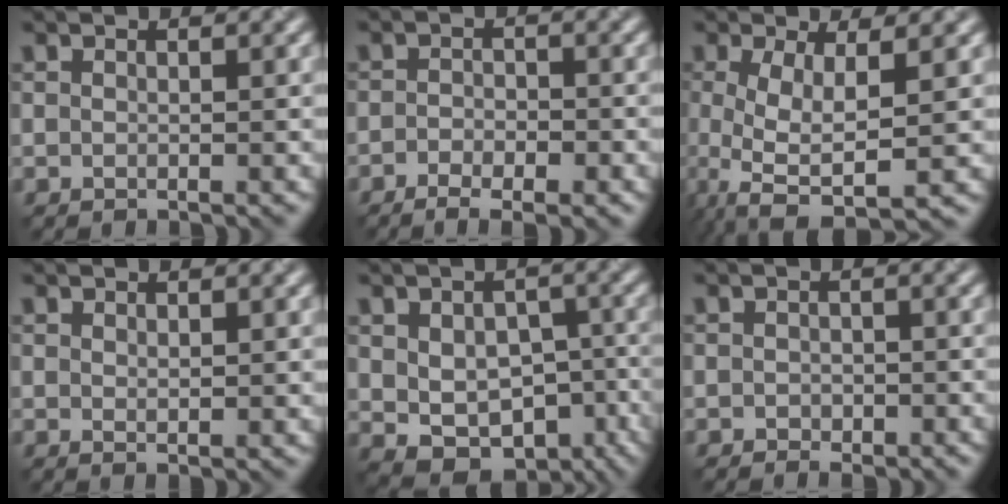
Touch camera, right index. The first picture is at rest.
{"total": 4.4, "force": [-2.7, 1.8, 3.0], "torque": [-0.043, -0.002, -0.030]}
{"total": 5.9, "force": [-1.4, 1.8, 5.4], "torque": [-0.114, -0.009, -0.022]}
{"total": 0.8, "force": [0.7, -0.3, -0.2], "torque": [-0.004, 0.002, 0.015]}
{"total": 7.5, "force": [-1.7, 5.4, 5.0], "torque": [-0.063, -0.006, 0.001]}
{"total": 0.7, "force": [-0.5, 0.3, -0.2], "torque": [-0.006, 0.001, -0.006]}